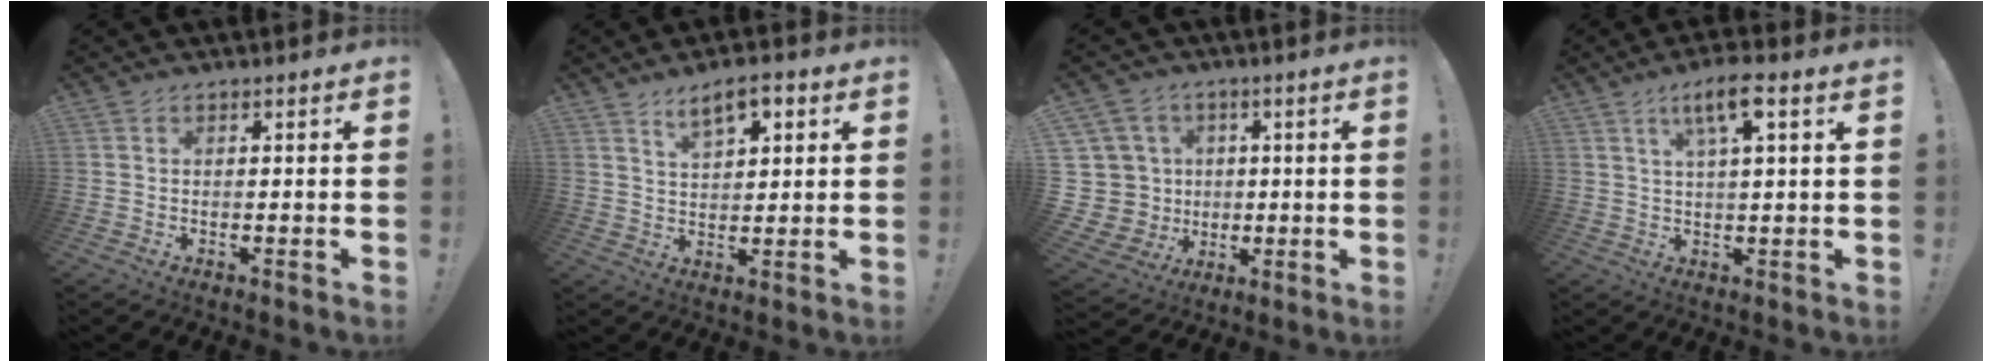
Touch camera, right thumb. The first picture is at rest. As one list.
[{"total": 7.2, "force": [4.3, 3.1, 4.9], "torque": [-0.071, -0.014, 0.073]}, {"total": 13.1, "force": [1.7, 12.1, 4.8], "torque": [-0.099, -0.006, 0.059]}, {"total": 7.9, "force": [3.7, 1.1, 7.0], "torque": [-0.114, -0.009, 0.056]}]